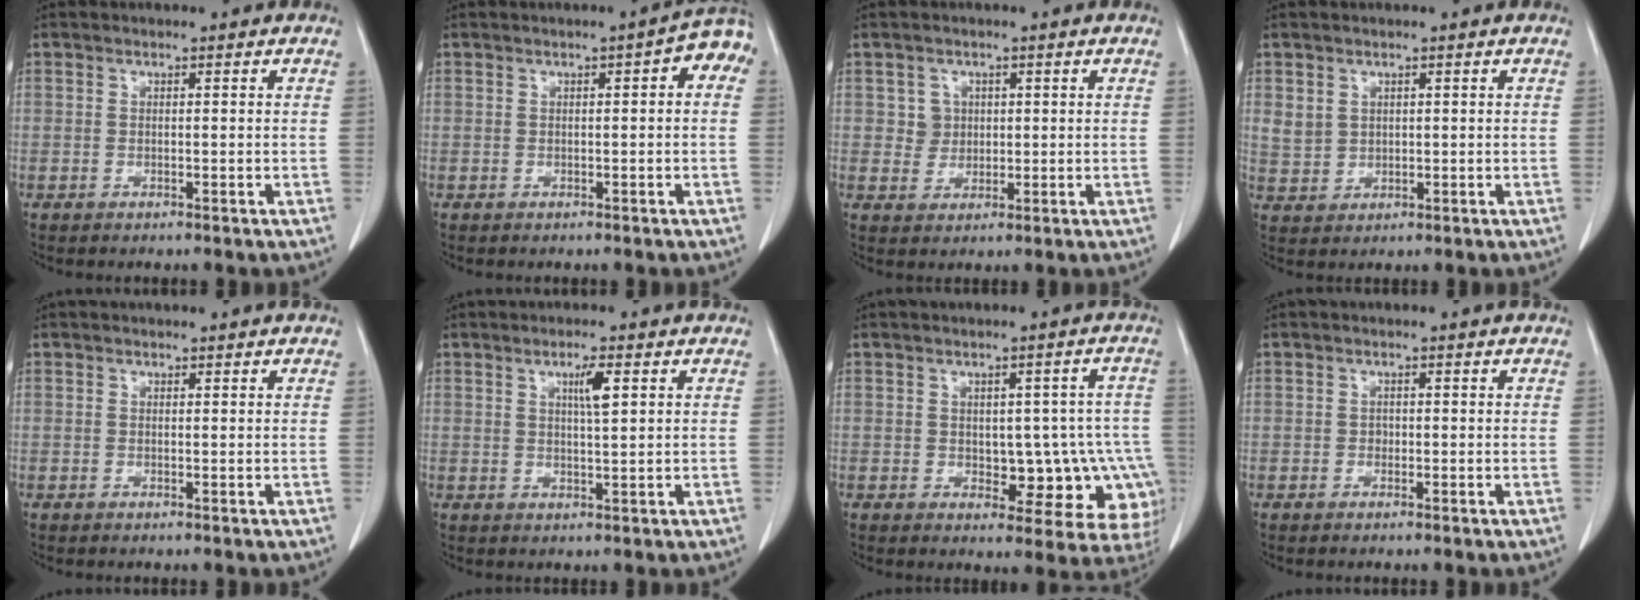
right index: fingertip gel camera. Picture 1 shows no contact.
{"total": 4.2, "force": [0.9, 1.0, 4.0], "torque": [-0.043, 0.015, 0.005]}
{"total": 2.9, "force": [0.8, 2.7, 0.2], "torque": [0.002, 0.003, 0.016]}
{"total": 2.5, "force": [1.5, 1.8, 0.8], "torque": [-0.014, -0.001, 0.038]}
{"total": 0.0}
{"total": 3.4, "force": [1.3, 0.2, 3.1], "torque": [-0.051, -0.001, 0.021]}
{"total": 11.5, "force": [-2.2, 6.4, 9.3], "torque": [-0.078, 0.023, -0.014]}
{"total": 0.6, "force": [-0.1, 0.6, 0.3], "torque": [0.000, 0.003, -0.002]}